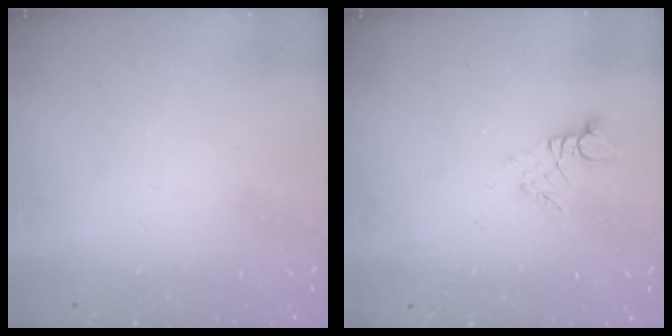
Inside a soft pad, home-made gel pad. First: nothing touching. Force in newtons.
{"total": 2.3, "press": 2.3, "slide": 0.2}